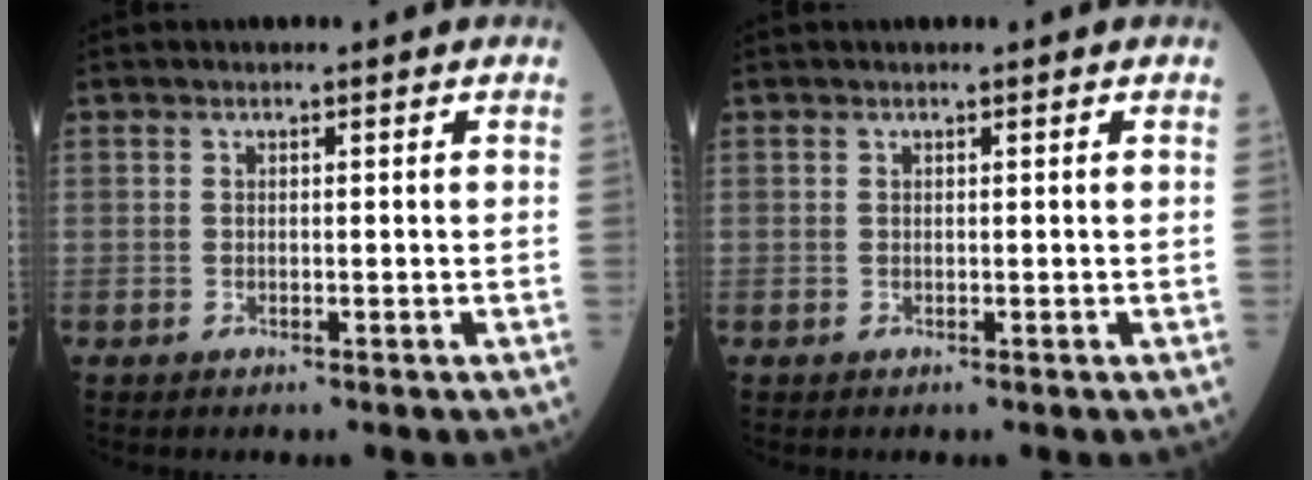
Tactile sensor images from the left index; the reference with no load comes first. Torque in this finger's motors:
{"motor_torque": [0.11, 0.01, 0.02, 0.01]}